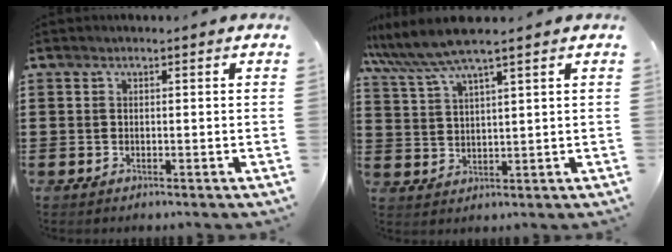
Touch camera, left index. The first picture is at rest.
{"total": 6.2, "force": [5.0, 0.2, 3.6], "torque": [-0.085, -0.014, 0.088]}